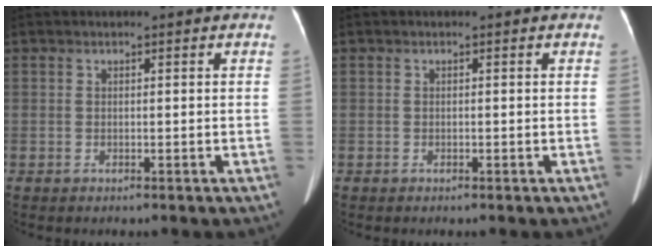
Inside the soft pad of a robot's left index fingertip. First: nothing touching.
{"total": 0.0}